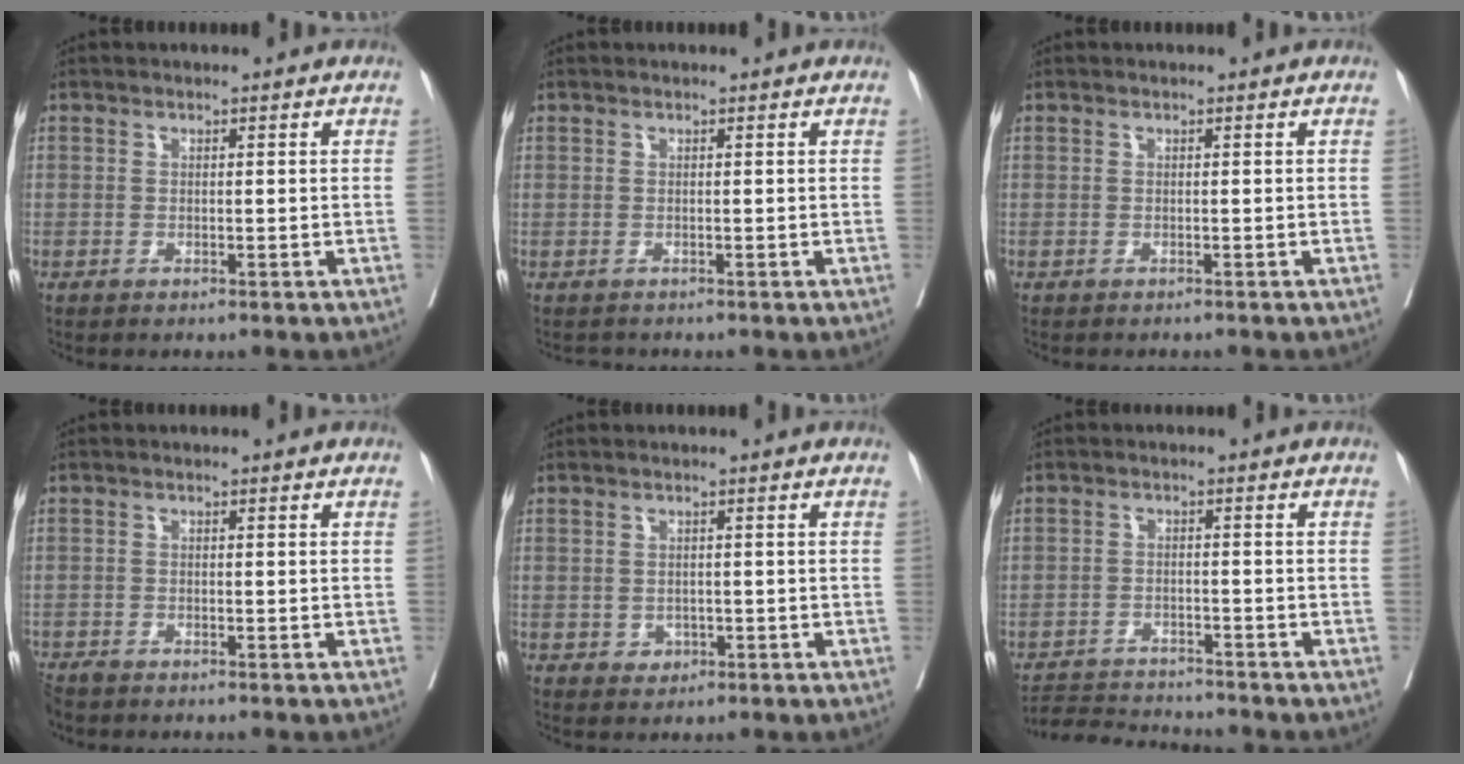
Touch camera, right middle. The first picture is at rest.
{"total": 1.0, "force": [-0.9, 0.4, -0.2], "torque": [-0.003, -0.003, -0.014]}
{"total": 2.7, "force": [-2.4, 0.6, 1.0], "torque": [-0.015, -0.004, -0.030]}
{"total": 3.1, "force": [-2.9, 0.6, 0.9], "torque": [-0.015, -0.011, -0.055]}
{"total": 1.7, "force": [-0.6, 1.5, 0.6], "torque": [-0.004, 0.006, -0.005]}
{"total": 5.7, "force": [-5.7, 0.3, -0.4], "torque": [0.006, -0.004, -0.101]}